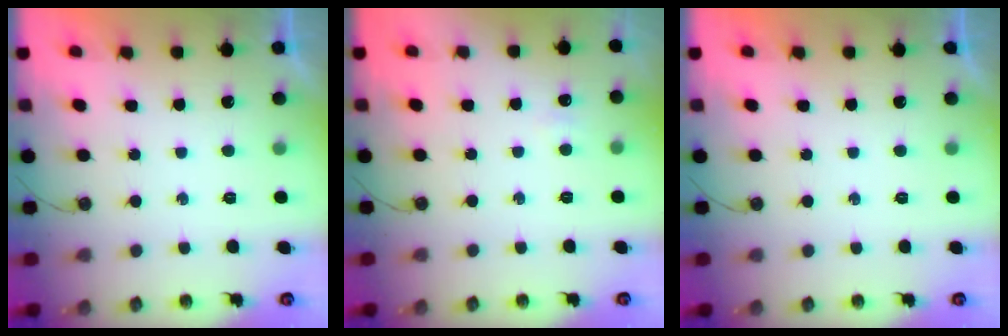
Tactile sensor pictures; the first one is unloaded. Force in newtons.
{"total": 2.9, "press": 2.5, "slide": 1.6}
{"total": 0.0}